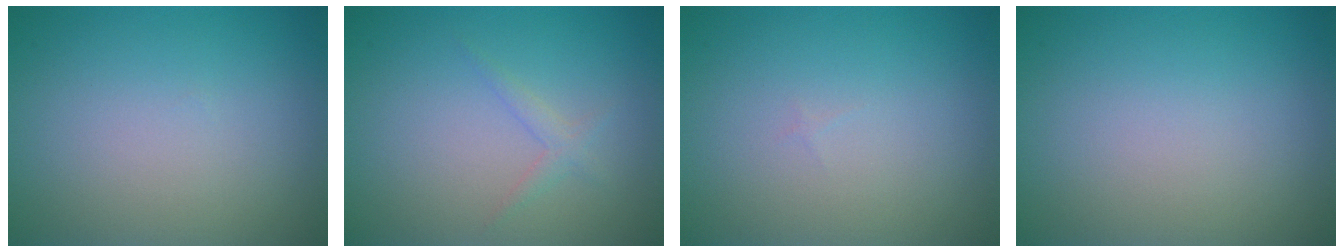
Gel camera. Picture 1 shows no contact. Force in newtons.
{"total": 1.1, "press": 1.1, "slide": 0.1}
{"total": 0.0}
{"total": 0.0}